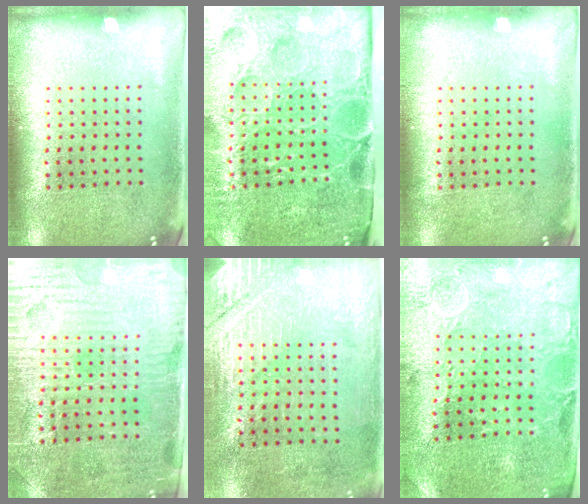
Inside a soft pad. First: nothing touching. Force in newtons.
{"total": 5.1, "press": 4.2, "slide": 2.8}
{"total": 0.0}
{"total": 3.7, "press": 3.4, "slide": 1.3}
{"total": 2.8, "press": 2.7, "slide": 0.9}
{"total": 0.7, "press": 0.5, "slide": 0.4}